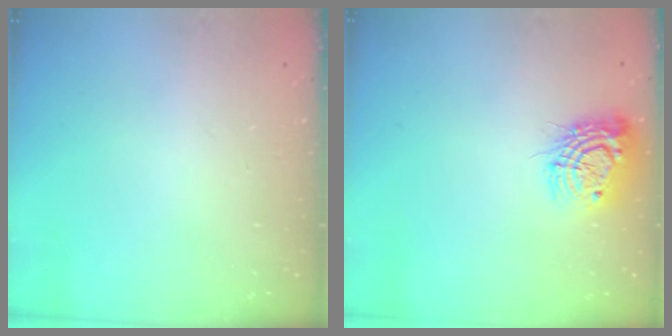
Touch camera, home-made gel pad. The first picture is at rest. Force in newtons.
{"total": 12.0, "press": 12.0, "slide": 0.8}